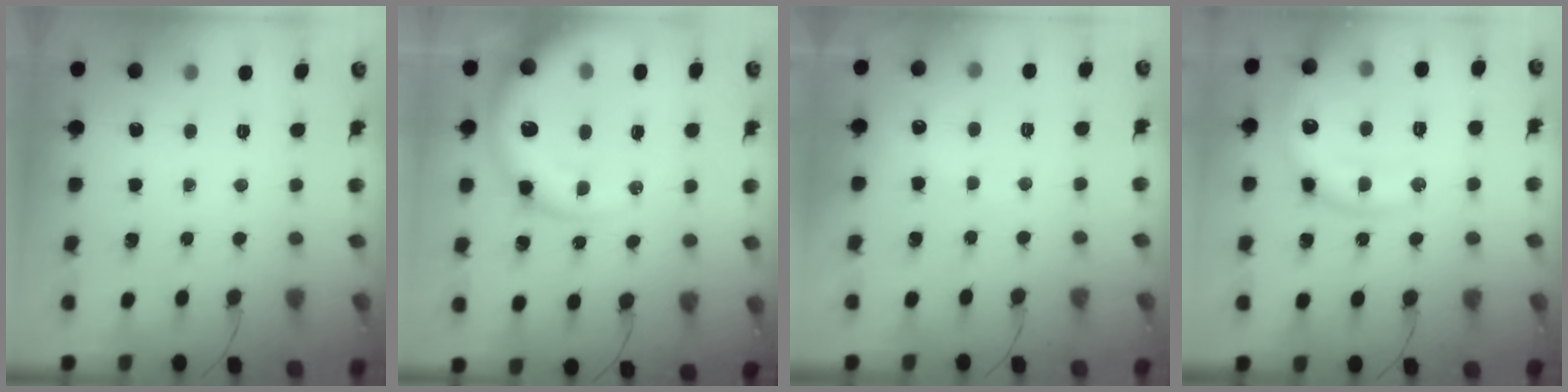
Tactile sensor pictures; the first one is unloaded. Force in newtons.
{"total": 16.3, "press": 15.6, "slide": 4.7}
{"total": 5.8, "press": 5.7, "slide": 1.0}
{"total": 14.7, "press": 14.6, "slide": 1.5}